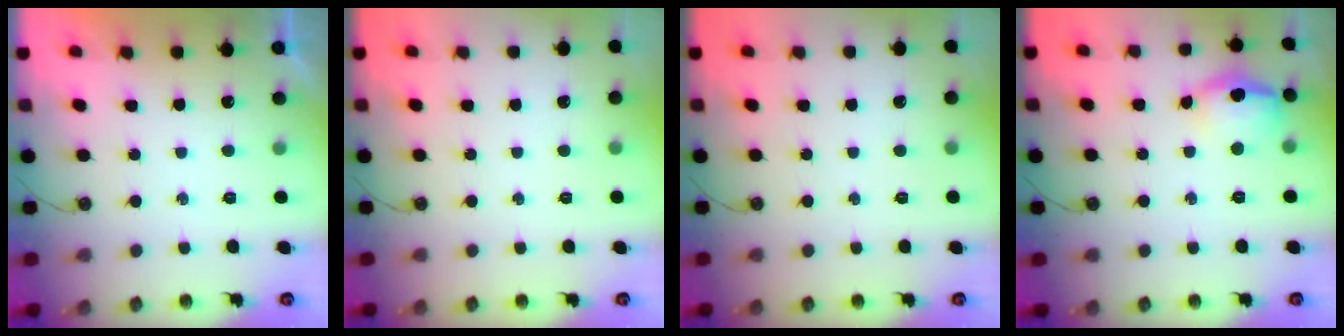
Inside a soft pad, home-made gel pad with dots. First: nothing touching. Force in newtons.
{"total": 0.0}
{"total": 0.0}
{"total": 17.9, "press": 13.2, "slide": 12.0}